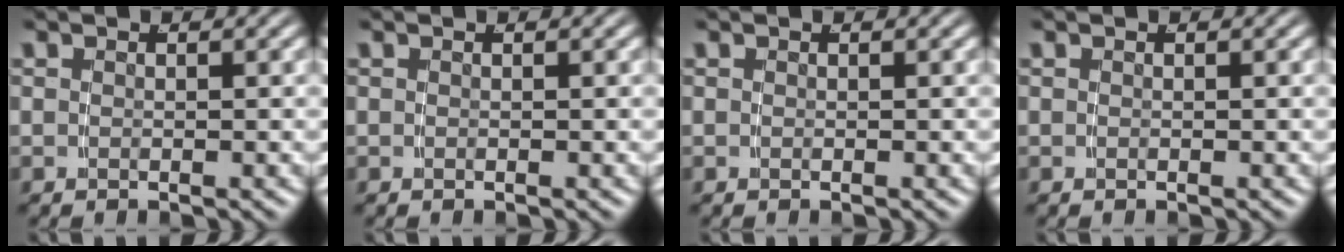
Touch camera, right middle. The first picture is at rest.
{"total": 0.0}
{"total": 0.0}
{"total": 0.0}